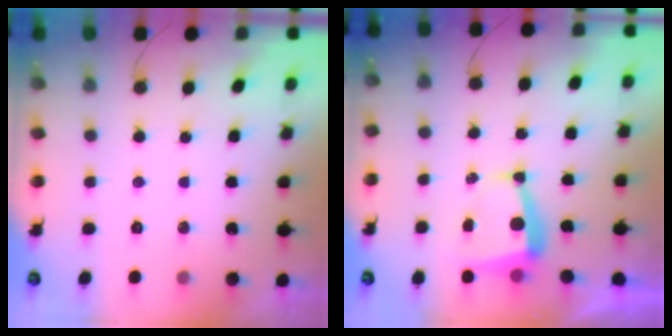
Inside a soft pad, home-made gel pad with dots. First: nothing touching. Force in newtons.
{"total": 5.6, "press": 5.6, "slide": 0.5}